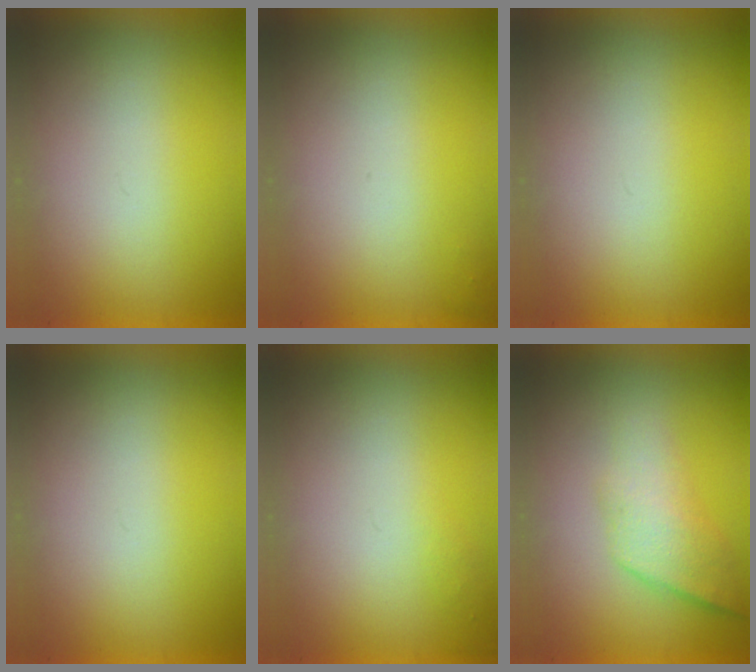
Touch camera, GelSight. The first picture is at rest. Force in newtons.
{"total": 1.1}
{"total": 0.0}
{"total": 0.0}
{"total": 1.1}
{"total": 2.2}